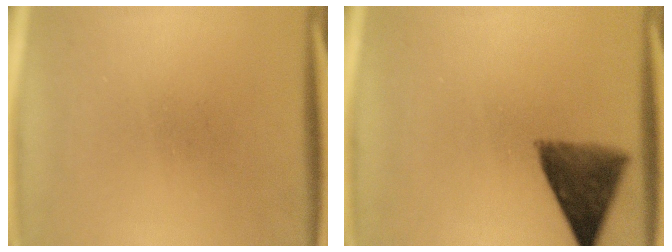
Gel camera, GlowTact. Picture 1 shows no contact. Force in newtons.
{"total": 8.7}